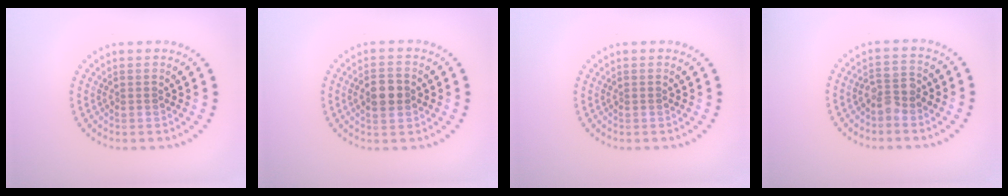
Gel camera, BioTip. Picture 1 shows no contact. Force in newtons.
{"total": 3.2, "press": 3.2, "slide": 0.1}
{"total": 0.0}
{"total": 2.4, "press": 2.2, "slide": 0.8}